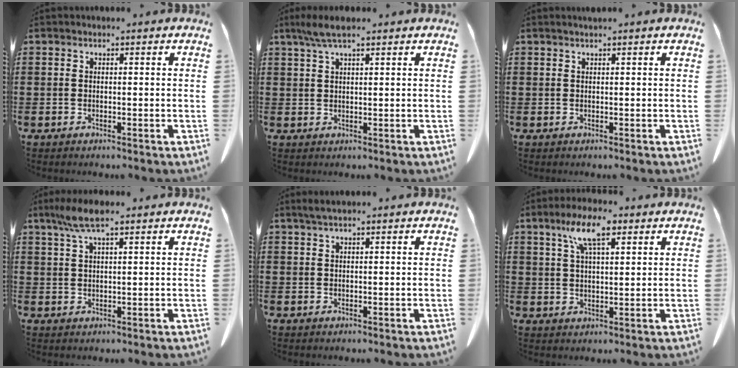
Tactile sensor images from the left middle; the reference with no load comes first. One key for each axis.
{"total": 4.1, "fx": 2.5, "fy": 0.6, "fz": 3.2, "tx": -0.065, "ty": 0.001, "tz": 0.046}
{"total": 0.6, "fx": 0.4, "fy": -0.1, "fz": 0.4, "tx": -0.008, "ty": -0.004, "tz": 0.009}
{"total": 5.6, "fx": 3.4, "fy": 1.0, "fz": 4.3, "tx": -0.091, "ty": 0.001, "tz": 0.062}
{"total": 1.6, "fx": 1.1, "fy": 0.1, "fz": 1.2, "tx": -0.025, "ty": -0.001, "tz": 0.020}
{"total": 7.7, "fx": 4.3, "fy": 2.3, "fz": 6.0, "tx": -0.128, "ty": 0.006, "tz": 0.076}